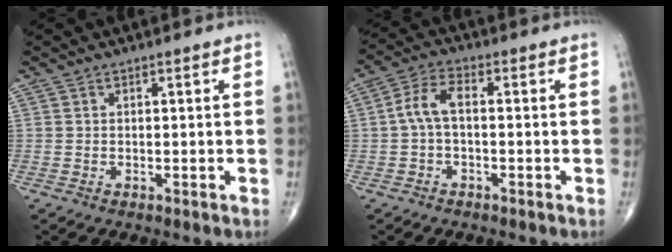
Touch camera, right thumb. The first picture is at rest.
{"total": 5.4, "force": [-0.3, 2.6, 4.7], "torque": [-0.093, 0.020, -0.015]}